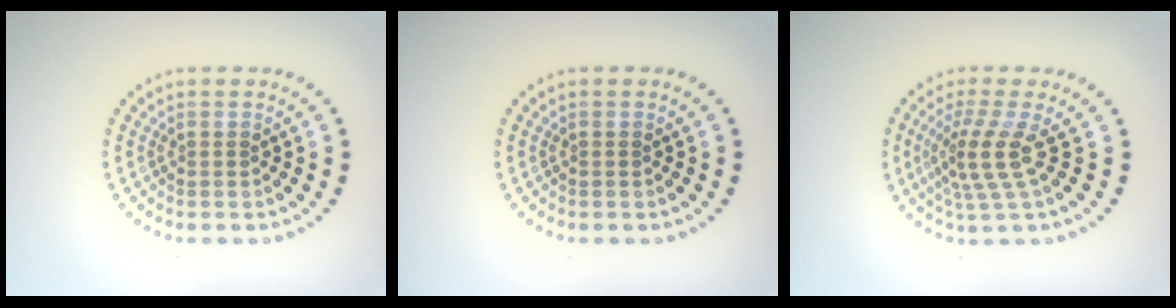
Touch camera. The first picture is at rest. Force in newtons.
{"total": 0.0}
{"total": 3.5, "press": 2.5, "slide": 2.4}